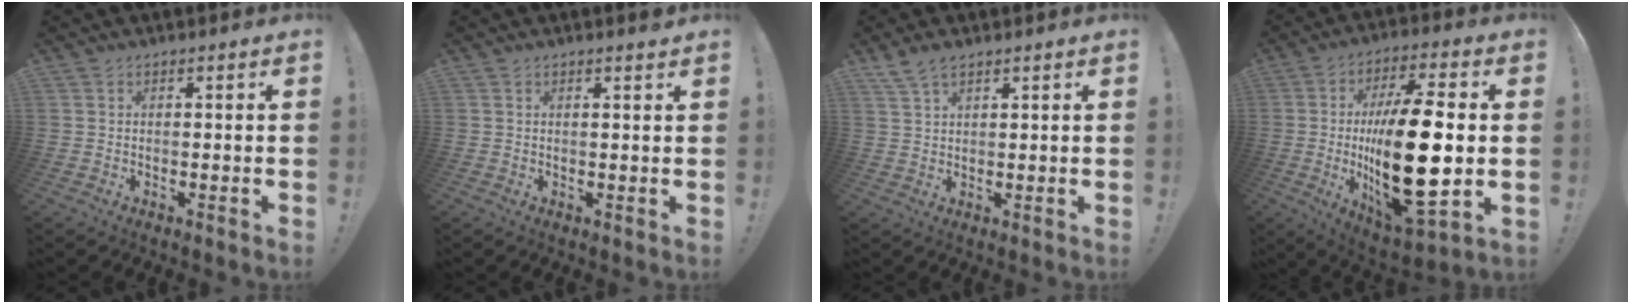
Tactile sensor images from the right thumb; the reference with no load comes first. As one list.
[{"total": 1.4, "force": [1.1, -0.5, 0.8], "torque": [-0.004, -0.007, 0.017]}, {"total": 4.6, "force": [3.4, 1.8, 2.6], "torque": [-0.055, -0.012, 0.066]}, {"total": 25.5, "force": [-1.1, 9.2, 23.7], "torque": [-0.429, -0.013, -0.020]}]